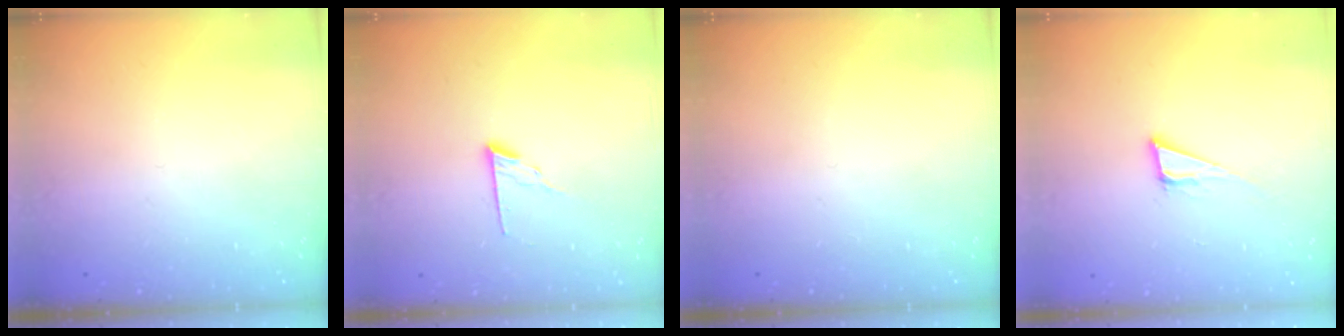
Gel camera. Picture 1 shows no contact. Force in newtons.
{"total": 7.4, "press": 7.4, "slide": 0.6}
{"total": 0.0}
{"total": 6.8, "press": 6.4, "slide": 2.4}